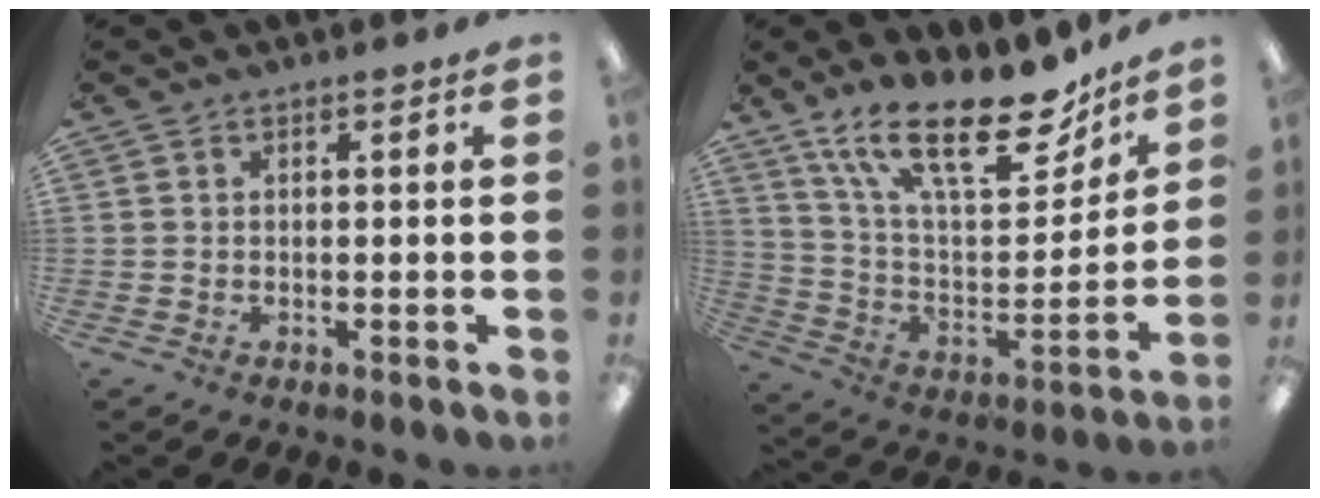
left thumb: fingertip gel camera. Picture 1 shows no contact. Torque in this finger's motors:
{"motor_torque": [0.39, 0.14, 1.57, -1.20, 0.32]}